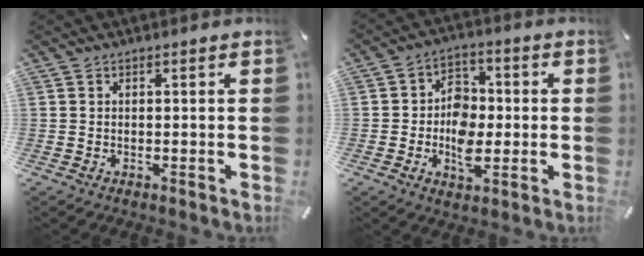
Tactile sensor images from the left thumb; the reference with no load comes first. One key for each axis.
{"total": 9.2, "fx": -1.6, "fy": 7.0, "fz": 5.8, "tx": -0.099, "ty": 0.016, "tz": -0.025}